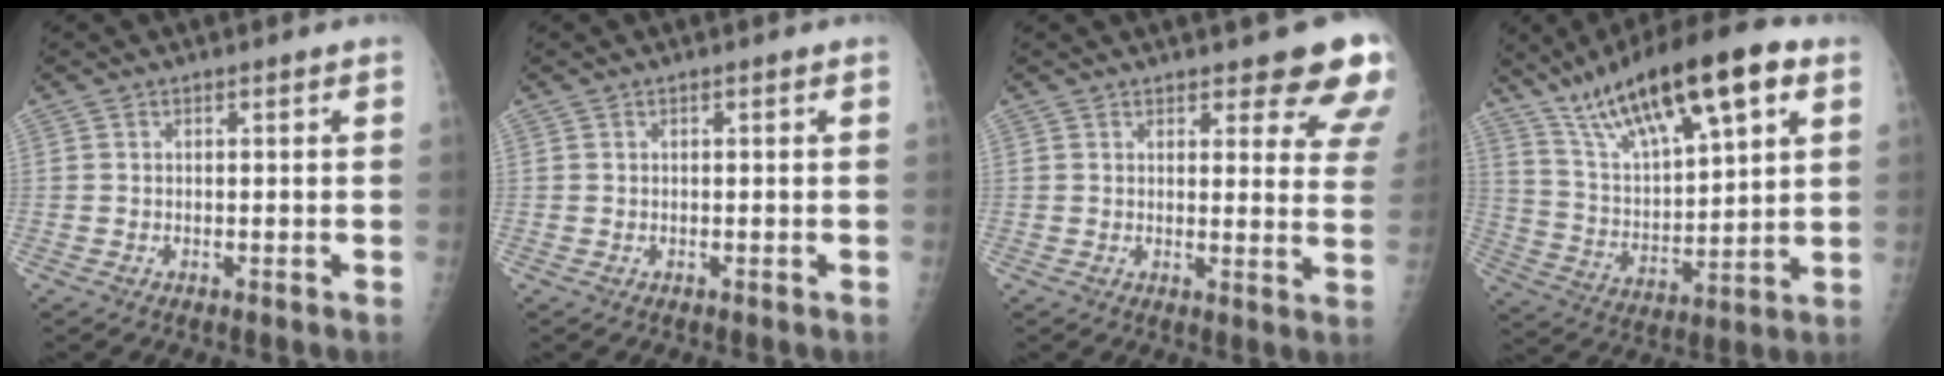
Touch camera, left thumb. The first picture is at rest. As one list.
[{"total": 0.0}, {"total": 11.8, "force": [9.4, 3.7, 6.2], "torque": [-0.022, -0.051, 0.089]}, {"total": 22.3, "force": [12.7, 6.9, 17.0], "torque": [-0.263, -0.024, 0.227]}]